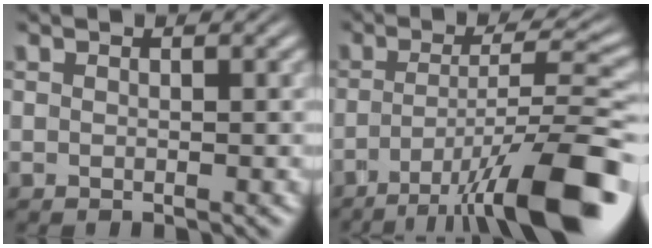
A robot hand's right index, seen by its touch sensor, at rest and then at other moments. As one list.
[{"total": 9.4, "force": [-4.6, 1.9, 7.9], "torque": [-0.102, -0.010, -0.063]}]